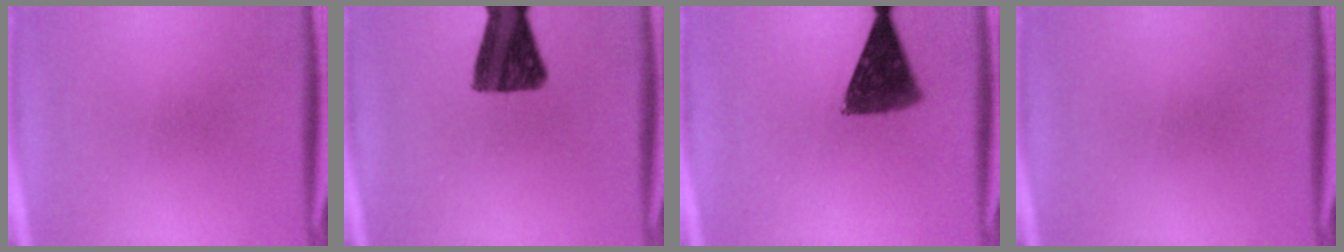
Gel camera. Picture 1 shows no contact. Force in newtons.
{"total": 12.1}
{"total": 9.9}
{"total": 0.0}